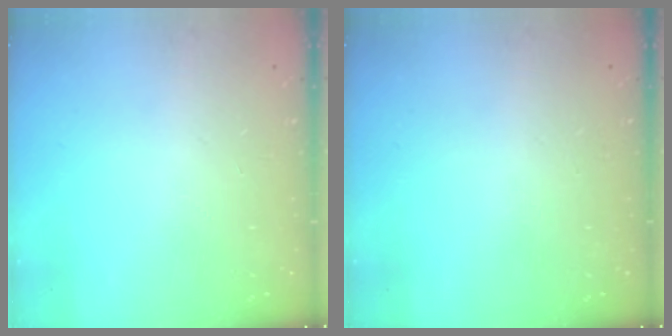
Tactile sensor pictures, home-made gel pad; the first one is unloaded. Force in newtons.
{"total": 0.0}